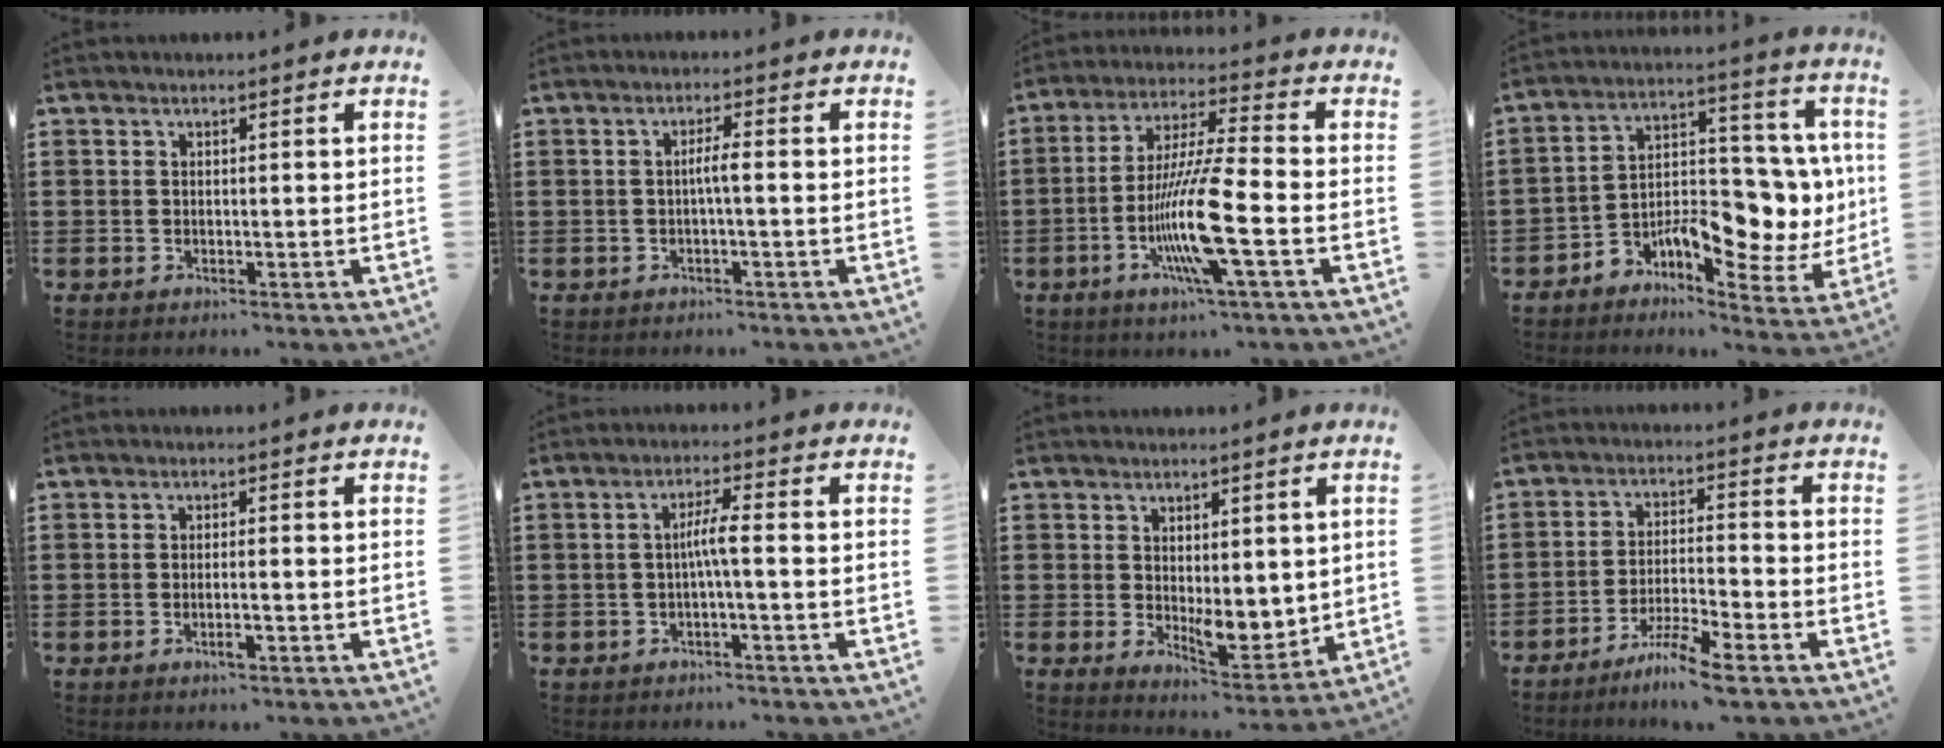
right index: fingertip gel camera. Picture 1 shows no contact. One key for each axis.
{"total": 2.3, "fx": -0.4, "fy": 0.1, "fz": 2.3, "tx": -0.043, "ty": 0.000, "tz": -0.009}
{"total": 13.1, "fx": -4.2, "fy": 1.1, "fz": 12.4, "tx": -0.260, "ty": -0.016, "tz": -0.089}
{"total": 8.7, "fx": -2.8, "fy": 5.2, "fz": 6.3, "tx": -0.092, "ty": -0.004, "tz": -0.047}
{"total": 2.0, "fx": -0.9, "fy": 0.4, "fz": 1.7, "tx": -0.028, "ty": -0.001, "tz": -0.017}
{"total": 3.4, "fx": -0.6, "fy": 0.0, "fz": 3.3, "tx": -0.062, "ty": -0.001, "tz": -0.014}
{"total": 4.5, "fx": 1.1, "fy": 2.9, "fz": 3.3, "tx": -0.051, "ty": -0.007, "tz": 0.020}
{"total": 6.1, "fx": -5.0, "fy": -0.1, "fz": 3.5, "tx": -0.079, "ty": -0.009, "tz": -0.098}